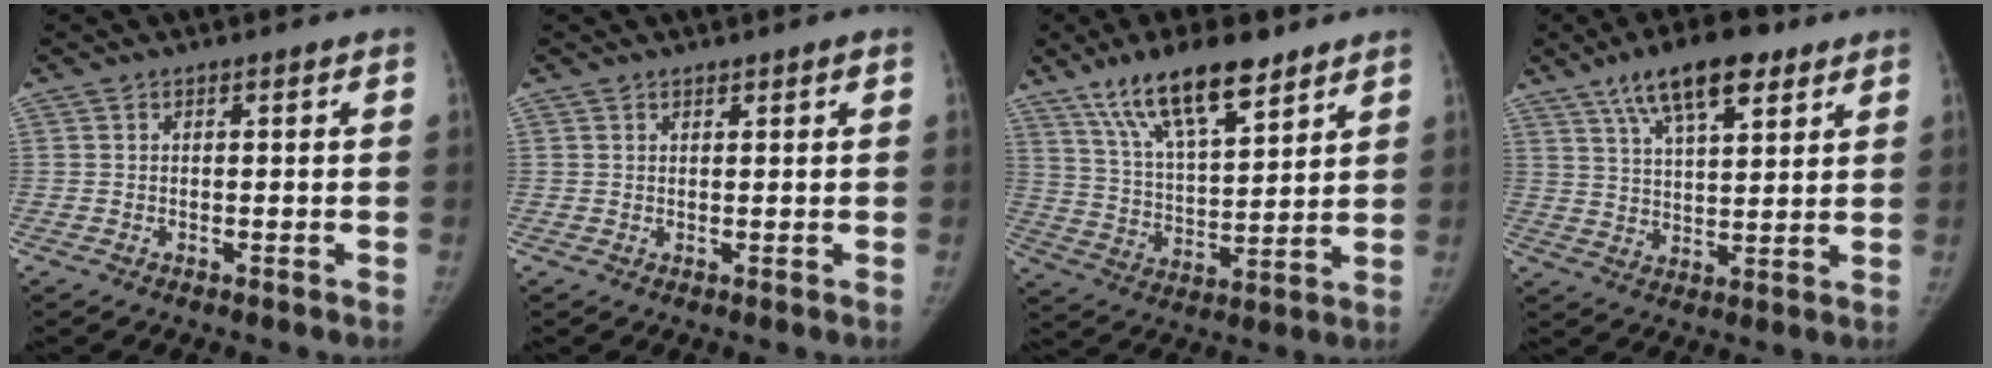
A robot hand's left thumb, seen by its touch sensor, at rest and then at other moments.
{"total": 0.8, "force": [0.7, 0.3, 0.4], "torque": [0.001, -0.003, 0.010]}
{"total": 15.8, "force": [10.6, 5.3, 10.5], "torque": [-0.156, -0.045, 0.195]}
{"total": 12.9, "force": [7.8, 4.9, 9.1], "torque": [-0.128, -0.024, 0.131]}